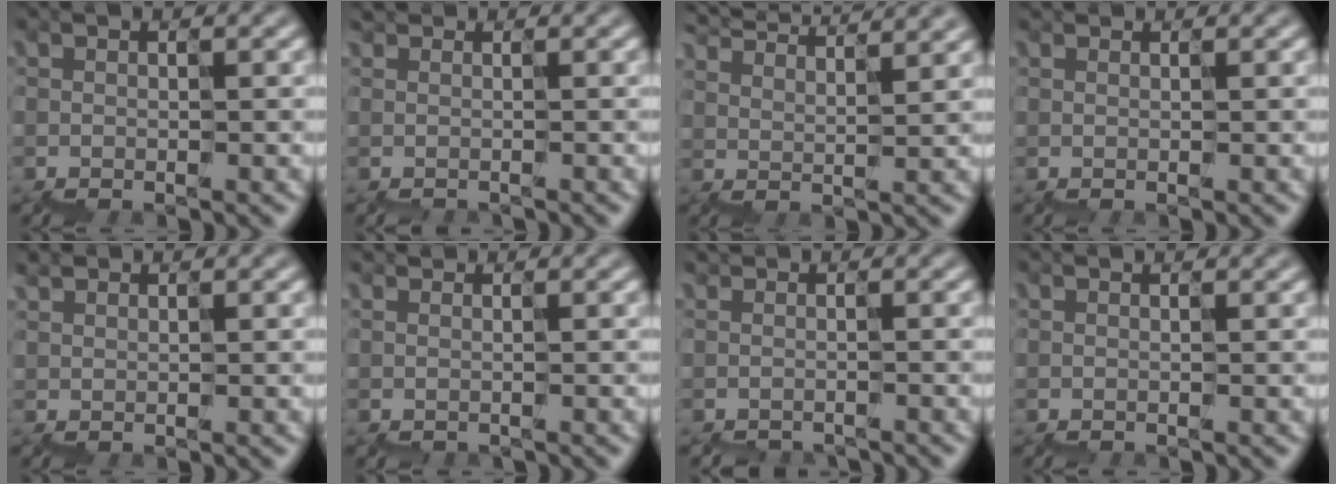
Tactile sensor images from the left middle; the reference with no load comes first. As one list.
[{"total": 0.6, "force": [-0.3, 0.0, -0.5], "torque": [0.014, -0.003, -0.003]}, {"total": 7.6, "force": [7.2, 1.2, 2.3], "torque": [-0.057, 0.031, 0.085]}, {"total": 0.6, "force": [0.6, 0.2, 0.0], "torque": [0.002, 0.009, 0.004]}, {"total": 1.2, "force": [1.1, 0.5, 0.3], "torque": [-0.004, 0.014, 0.019]}, {"total": 0.6, "force": [0.3, 0.4, -0.2], "torque": [0.015, 0.006, 0.002]}, {"total": 1.4, "force": [-1.1, -0.2, -0.8], "torque": [0.010, -0.011, -0.009]}, {"total": 0.5, "force": [0.3, 0.4, 0.2], "torque": [0.009, 0.008, -0.004]}]